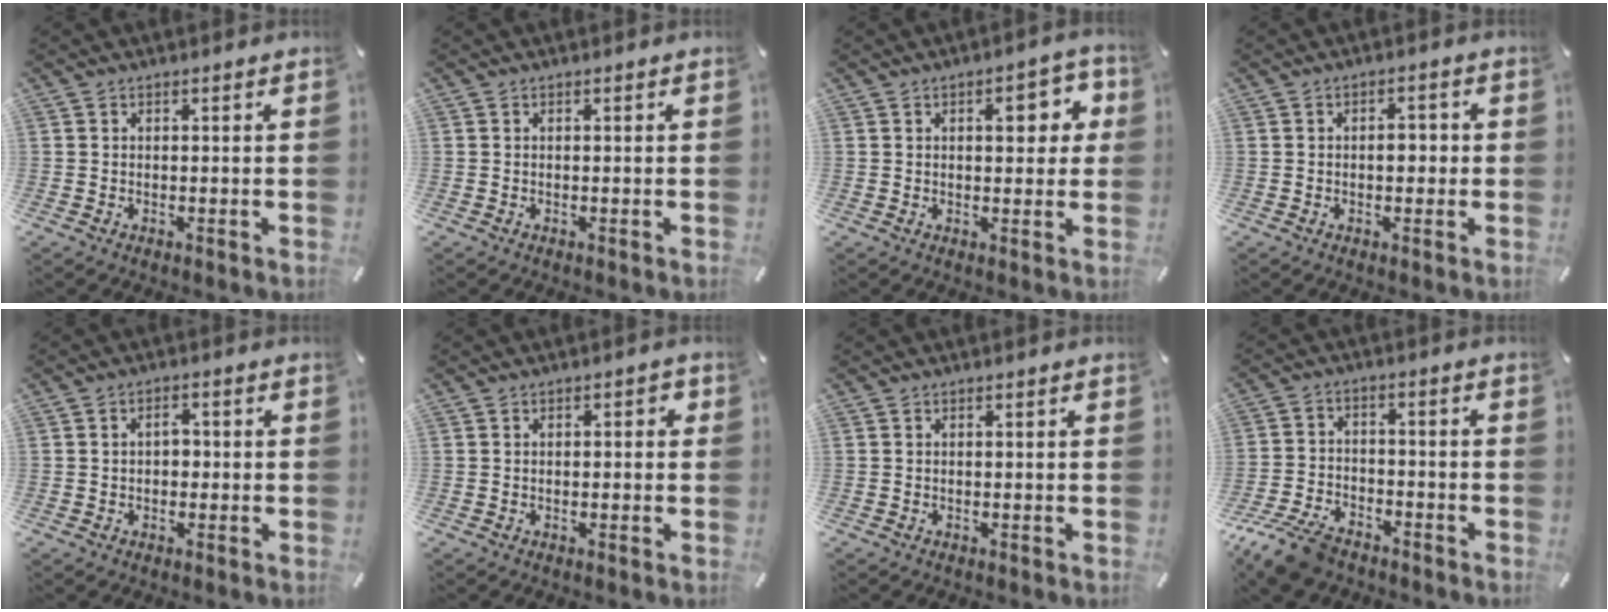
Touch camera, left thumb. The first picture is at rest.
{"total": 0.0}
{"total": 7.8, "force": [2.1, 4.0, 6.3], "torque": [-0.070, -0.008, 0.023]}
{"total": 3.6, "force": [-0.3, 2.1, 2.9], "torque": [-0.037, 0.004, -0.012]}
{"total": 2.8, "force": [0.0, 1.9, 2.1], "torque": [-0.032, 0.005, -0.005]}
{"total": 1.5, "force": [-0.2, 0.8, 1.2], "torque": [-0.022, 0.007, -0.005]}
{"total": 0.0}
{"total": 9.6, "force": [-7.4, 4.4, 4.2], "torque": [-0.085, 0.037, -0.141]}